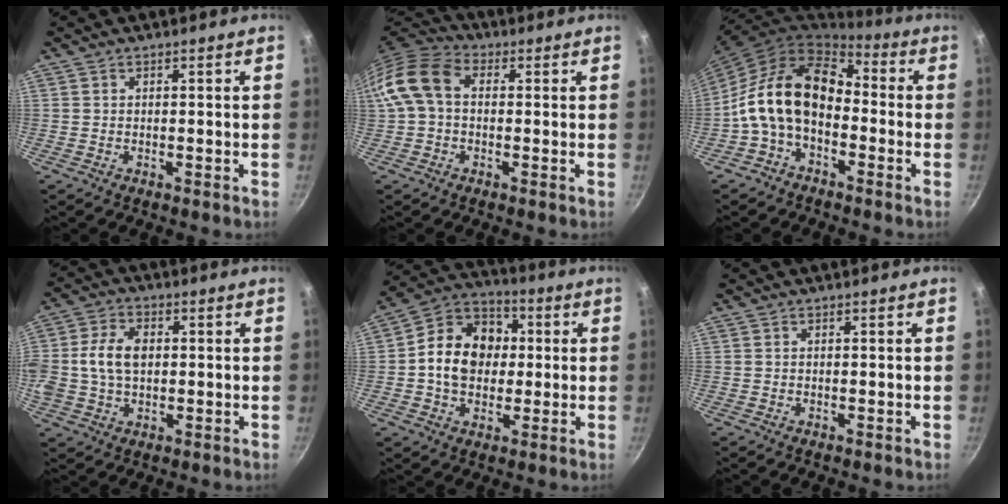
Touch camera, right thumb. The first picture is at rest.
{"total": 10.8, "force": [0.9, 7.6, 7.6], "torque": [-0.137, 0.029, -0.003]}
{"total": 15.2, "force": [-2.2, 10.0, 11.2], "torque": [-0.182, 0.048, -0.058]}
{"total": 10.1, "force": [0.6, 6.9, 7.4], "torque": [-0.138, 0.021, 0.004]}
{"total": 14.4, "force": [0.6, 11.4, 8.8], "torque": [-0.114, 0.025, -0.008]}
{"total": 0.0}